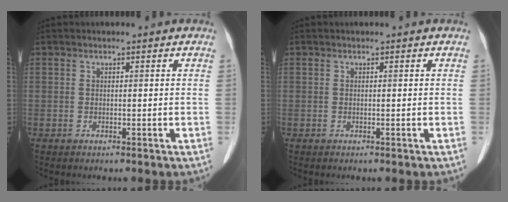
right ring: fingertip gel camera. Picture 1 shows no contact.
{"total": 0.0}